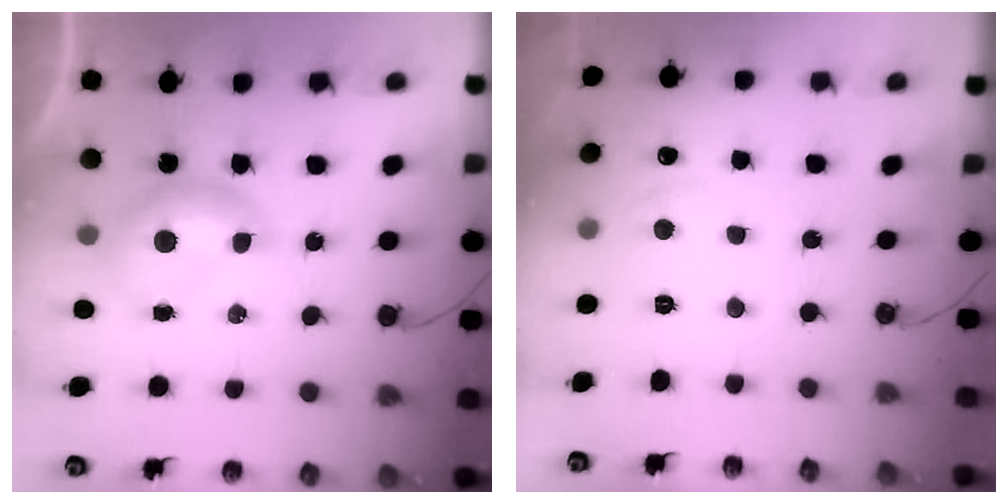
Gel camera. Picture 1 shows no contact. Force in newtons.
{"total": 0.9, "press": 0.7, "slide": 0.6}